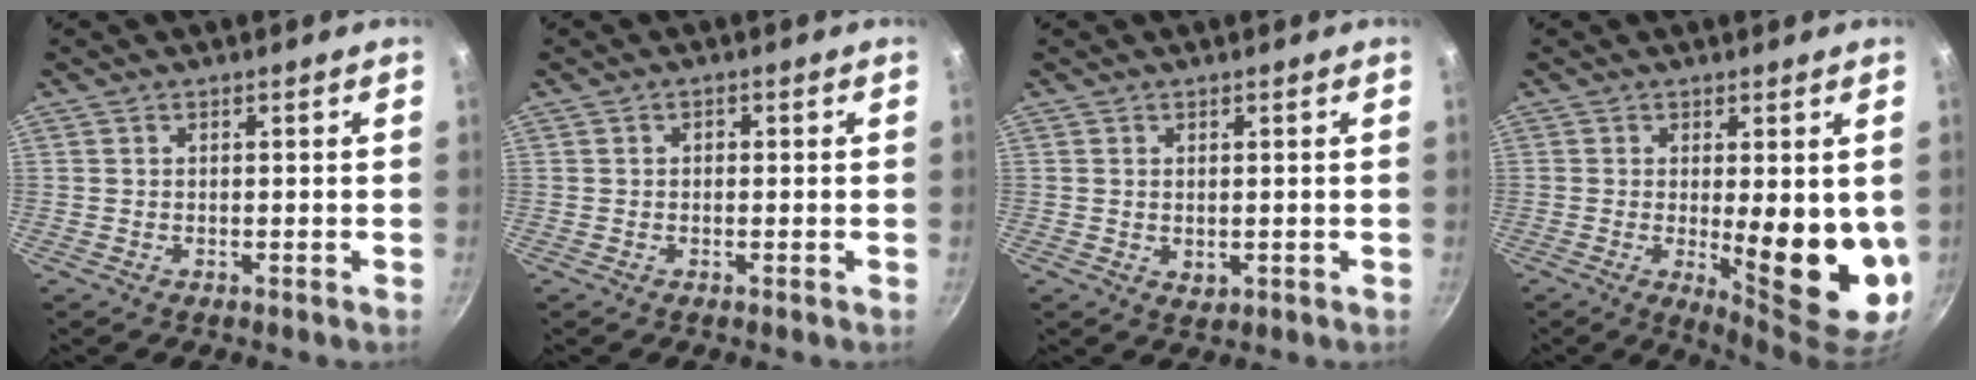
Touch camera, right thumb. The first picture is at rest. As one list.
[{"total": 0.9, "force": [0.0, 0.8, 0.5], "torque": [-0.006, 0.005, -0.002]}, {"total": 1.7, "force": [0.3, 1.2, 1.1], "torque": [-0.016, -0.003, 0.007]}, {"total": 13.5, "force": [-0.6, 4.4, 12.7], "torque": [-0.148, -0.025, 0.004]}]